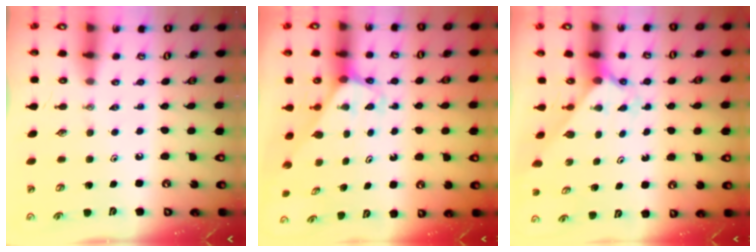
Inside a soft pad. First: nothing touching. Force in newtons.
{"total": 2.5, "press": 2.5, "slide": 0.2}
{"total": 1.9, "press": 1.9, "slide": 0.2}